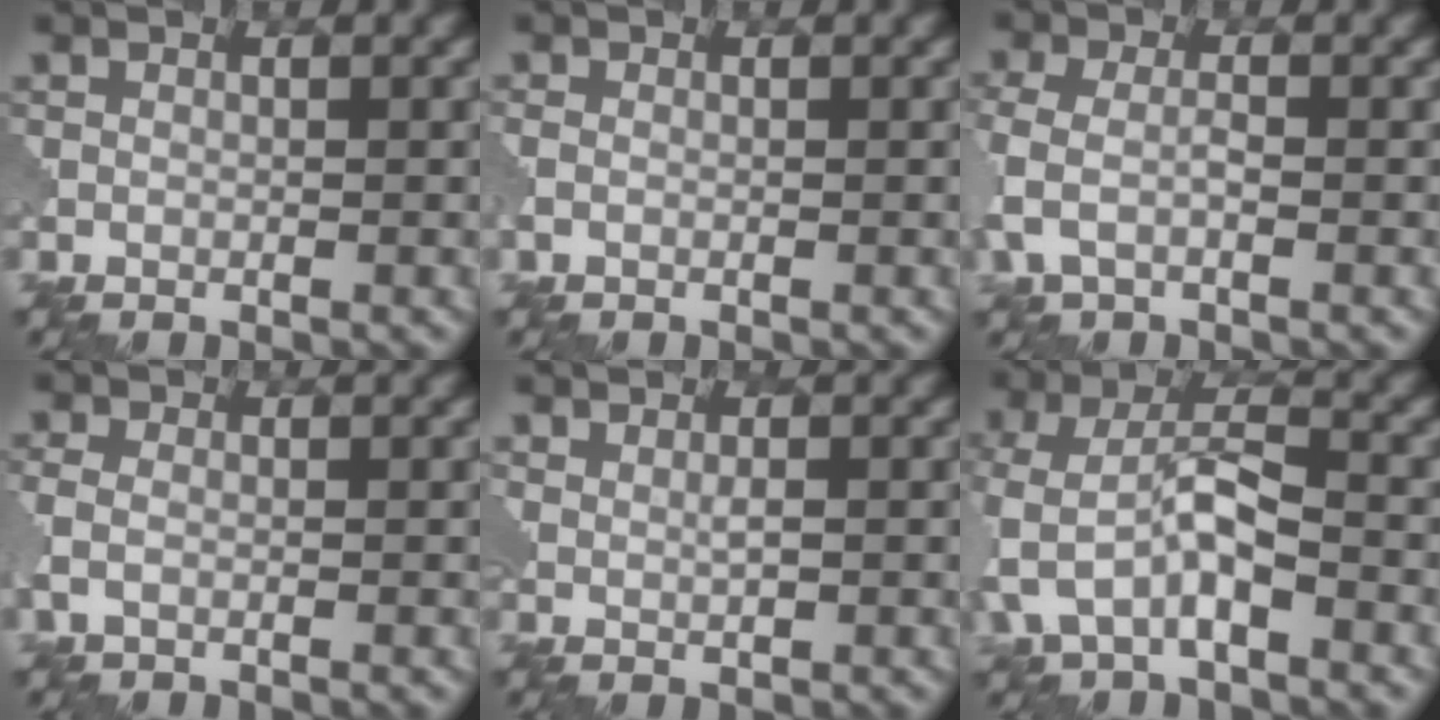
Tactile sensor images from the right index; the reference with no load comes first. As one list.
[{"total": 1.0, "force": [-0.3, 0.7, 0.7], "torque": [-0.020, -0.003, -0.007]}, {"total": 3.2, "force": [-0.7, 1.8, 2.5], "torque": [-0.072, 0.000, -0.019]}, {"total": 2.1, "force": [-0.4, 1.4, 1.5], "torque": [-0.040, -0.001, -0.014]}, {"total": 1.0, "force": [0.6, 0.4, 0.8], "torque": [-0.018, -0.002, 0.014]}, {"total": 5.8, "force": [-1.8, 2.8, 4.7], "torque": [-0.106, 0.010, -0.037]}]